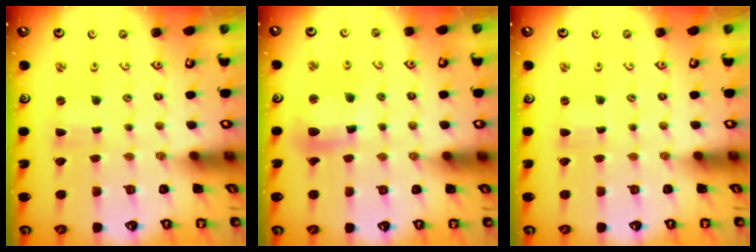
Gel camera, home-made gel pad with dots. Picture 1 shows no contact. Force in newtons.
{"total": 11.9, "press": 11.8, "slide": 1.6}
{"total": 0.0}